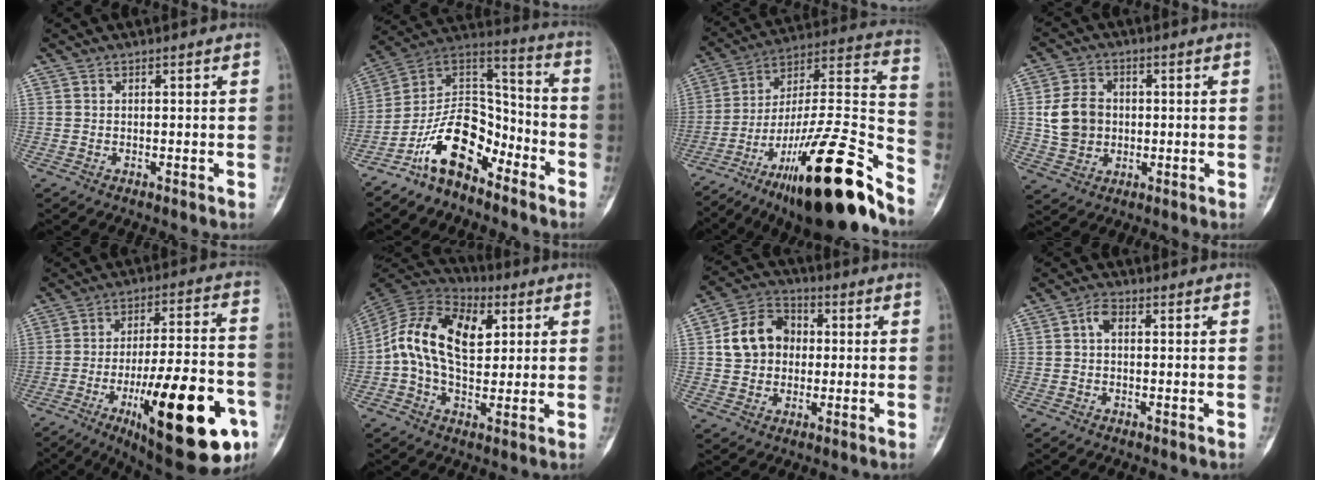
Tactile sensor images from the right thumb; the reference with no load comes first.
{"total": 14.6, "force": [-9.2, 7.7, 8.4], "torque": [-0.127, 0.100, -0.178]}
{"total": 30.5, "force": [-20.5, 5.8, 21.8], "torque": [-0.272, 0.095, -0.332]}
{"total": 8.7, "force": [0.3, 7.2, 4.9], "torque": [-0.075, 0.006, 0.009]}
{"total": 28.3, "force": [-11.1, 8.9, 24.5], "torque": [-0.321, 0.042, -0.153]}
{"total": 16.6, "force": [2.7, 10.4, 12.6], "torque": [-0.211, 0.015, 0.038]}
{"total": 10.9, "force": [0.8, 9.0, 6.1], "torque": [-0.085, 0.021, 0.005]}
{"total": 2.6, "force": [0.2, 1.6, 2.0], "torque": [-0.030, 0.008, -0.002]}